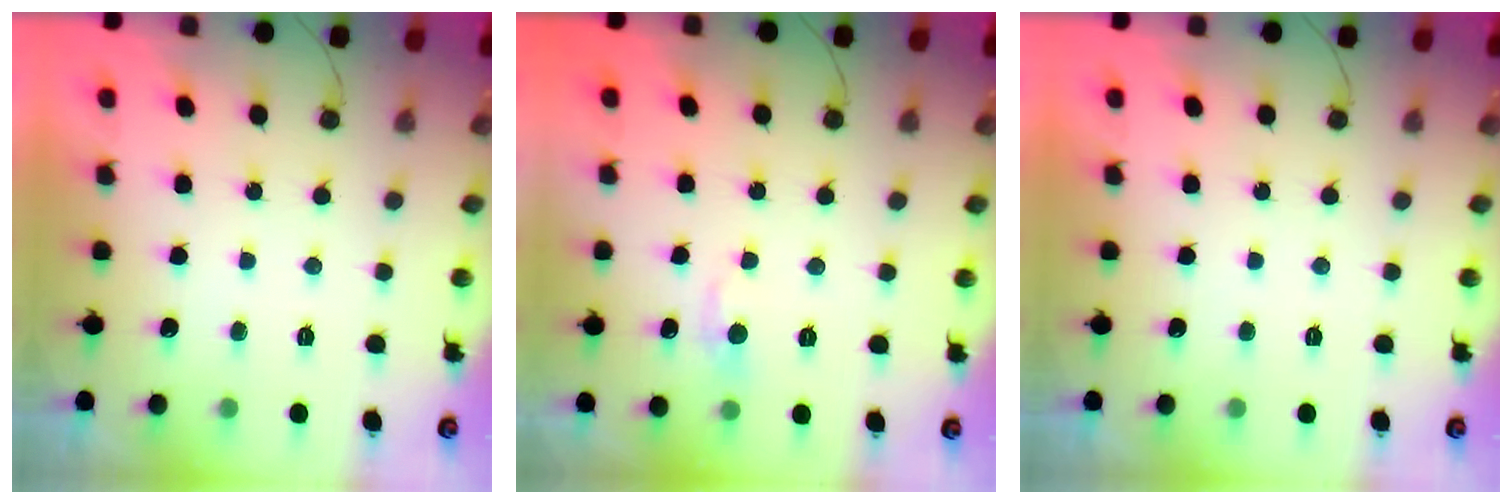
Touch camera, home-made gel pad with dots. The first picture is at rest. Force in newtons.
{"total": 4.2, "press": 4.2, "slide": 0.6}
{"total": 0.0}